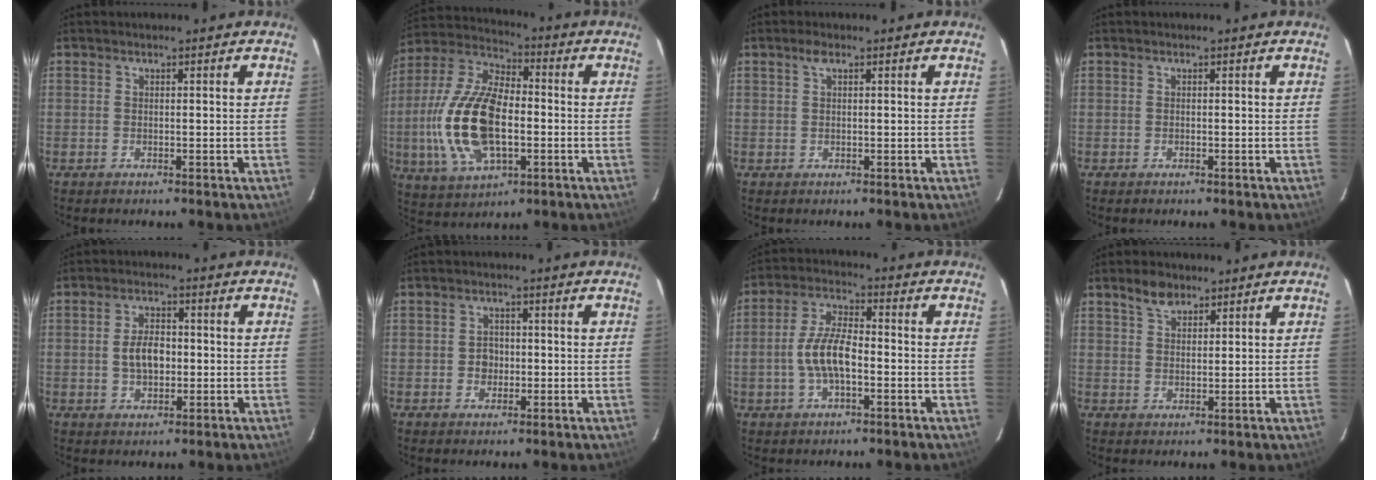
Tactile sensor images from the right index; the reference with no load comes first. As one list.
[{"total": 19.3, "force": [-3.0, 9.7, 16.5], "torque": [-0.352, 0.000, -0.053]}, {"total": 1.4, "force": [0.8, 0.5, 1.1], "torque": [-0.022, 0.007, 0.012]}, {"total": 0.0}, {"total": 5.7, "force": [-0.3, 3.6, 4.5], "torque": [-0.085, 0.008, -0.001]}, {"total": 3.1, "force": [-0.4, 2.8, 1.2], "torque": [-0.021, 0.008, -0.005]}, {"total": 8.2, "force": [-2.0, 3.4, 7.2], "torque": [-0.146, 0.009, -0.037]}, {"total": 4.2, "force": [3.0, 2.2, 2.0], "torque": [-0.031, 0.009, 0.054]}]